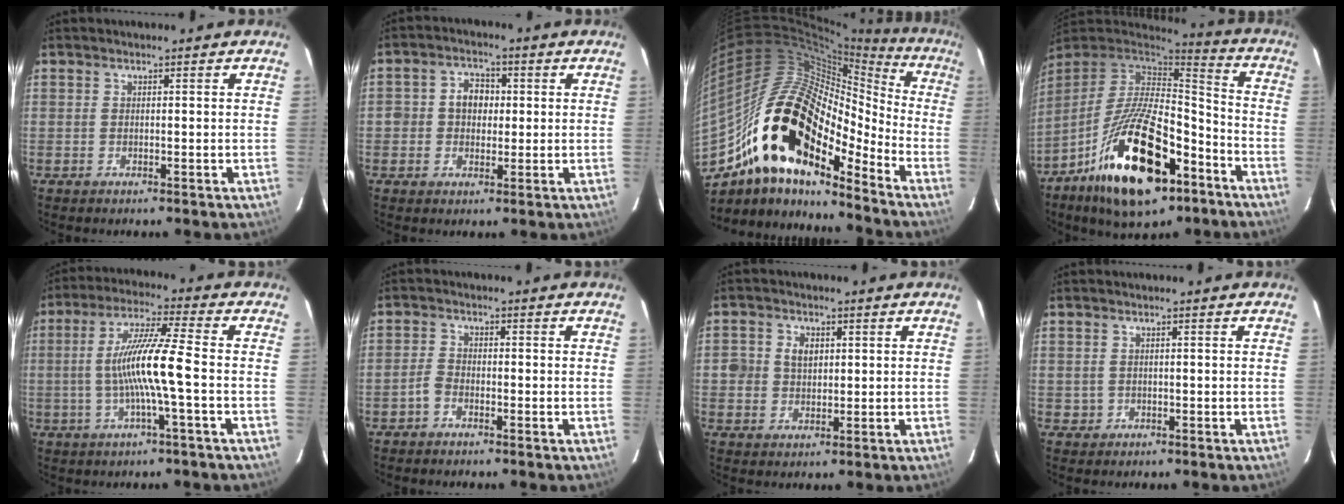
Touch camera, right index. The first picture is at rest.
{"total": 5.4, "force": [0.1, 4.7, 2.6], "torque": [-0.047, 0.016, 0.001]}
{"total": 22.7, "force": [-13.7, 10.2, 15.0], "torque": [-0.257, -0.008, -0.264]}
{"total": 25.3, "force": [-13.1, 10.9, 18.6], "torque": [-0.354, -0.018, -0.211]}
{"total": 11.0, "force": [-1.8, -0.7, 10.8], "torque": [-0.208, 0.006, -0.032]}
{"total": 2.2, "force": [-1.6, 1.2, 0.9], "torque": [-0.023, 0.007, -0.032]}
{"total": 4.4, "force": [0.6, 3.9, 2.0], "torque": [-0.038, 0.011, 0.013]}
{"total": 1.4, "force": [-0.1, 1.4, 0.0], "torque": [0.003, 0.006, 0.003]}